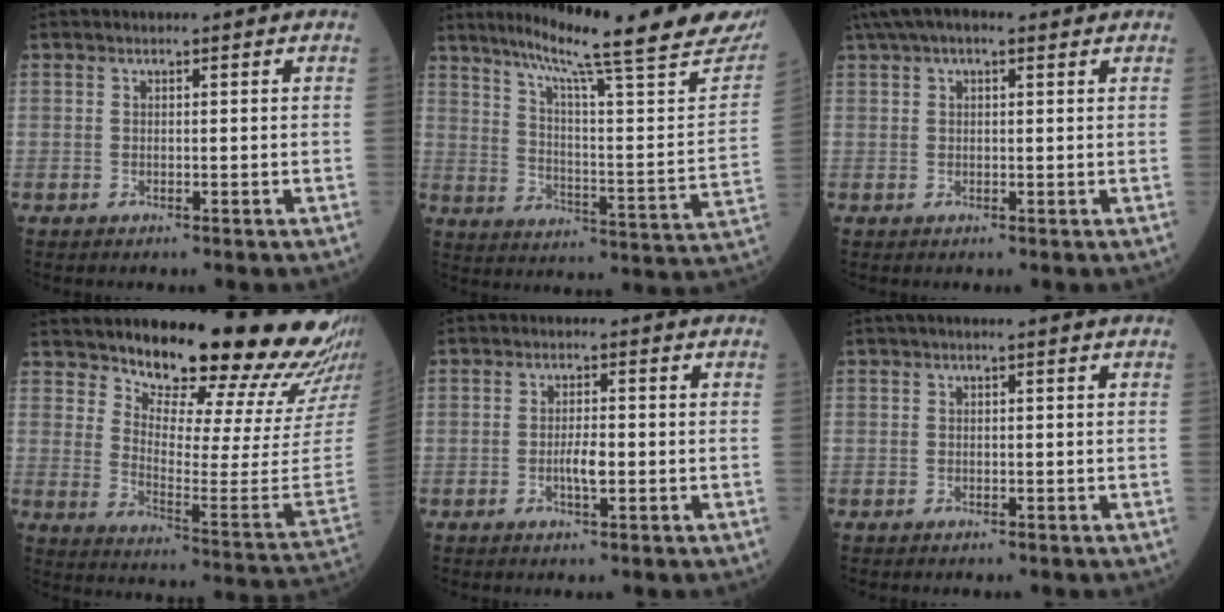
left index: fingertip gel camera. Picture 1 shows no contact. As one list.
[{"total": 27.2, "force": [21.8, 1.0, 16.2], "torque": [-0.244, -0.057, 0.284]}, {"total": 7.4, "force": [5.0, 2.4, 4.9], "torque": [-0.090, 0.047, 0.082]}, {"total": 23.5, "force": [19.7, 3.8, 12.2], "torque": [-0.167, -0.090, 0.241]}, {"total": 2.8, "force": [-0.9, 0.6, 2.6], "torque": [-0.048, -0.002, -0.016]}, {"total": 0.9, "force": [0.4, -0.1, 0.9], "torque": [-0.017, 0.013, 0.003]}]